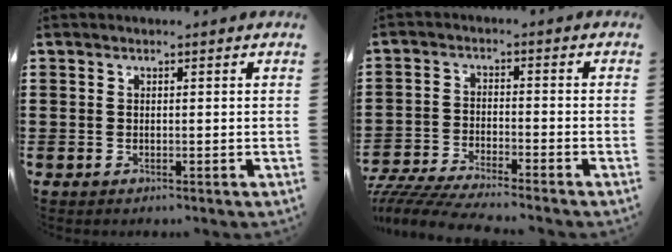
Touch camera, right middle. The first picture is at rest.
{"total": 4.9, "force": [-4.7, 0.0, 1.3], "torque": [-0.042, -0.013, -0.100]}